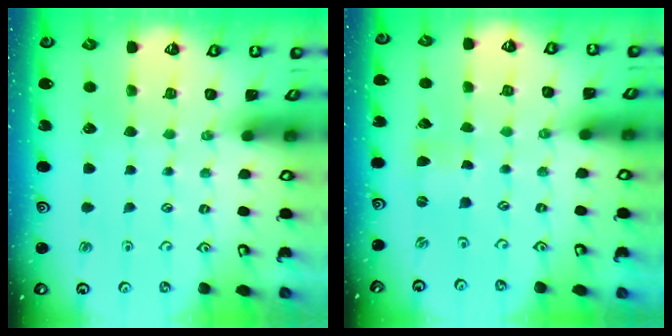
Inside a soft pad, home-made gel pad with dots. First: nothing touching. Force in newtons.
{"total": 0.0}